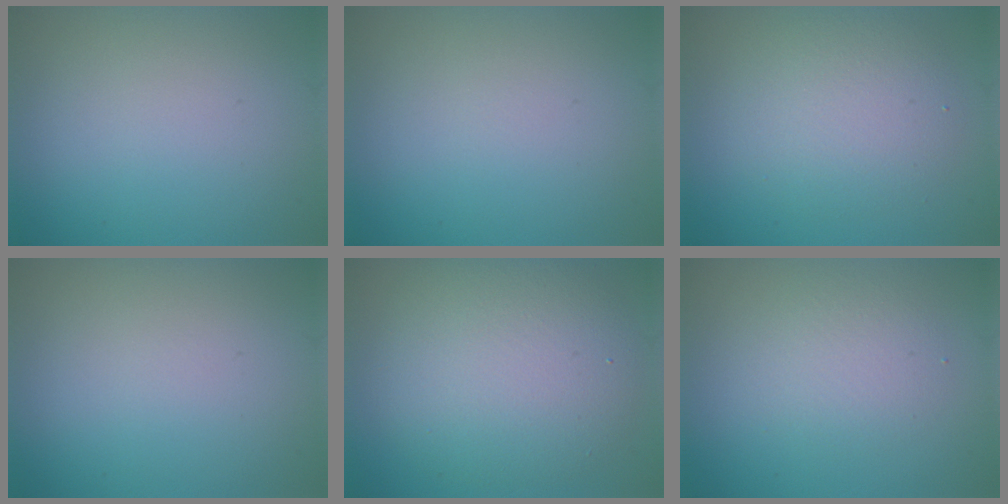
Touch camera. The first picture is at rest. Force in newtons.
{"total": 0.0}
{"total": 4.0, "press": 4.0, "slide": 0.1}
{"total": 0.0}
{"total": 7.6, "press": 7.5, "slide": 0.6}
{"total": 2.5, "press": 2.5, "slide": 0.3}